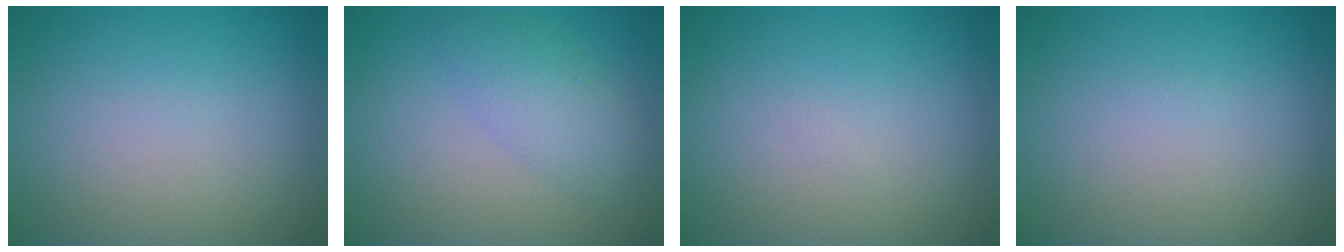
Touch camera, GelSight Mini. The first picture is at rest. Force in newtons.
{"total": 1.9, "press": 1.9, "slide": 0.2}
{"total": 0.0}
{"total": 0.0}